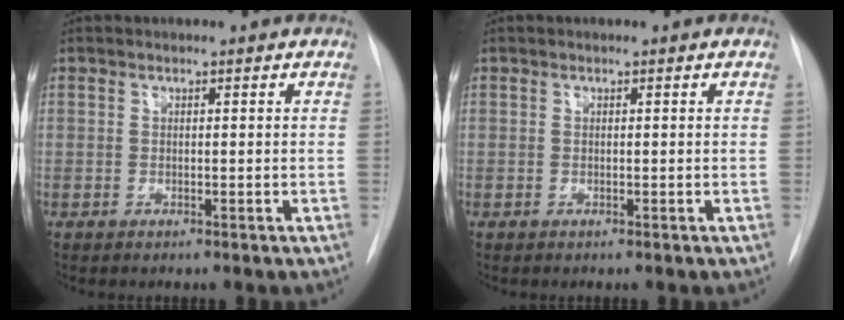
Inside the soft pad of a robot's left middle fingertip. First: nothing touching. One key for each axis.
{"total": 0.0}